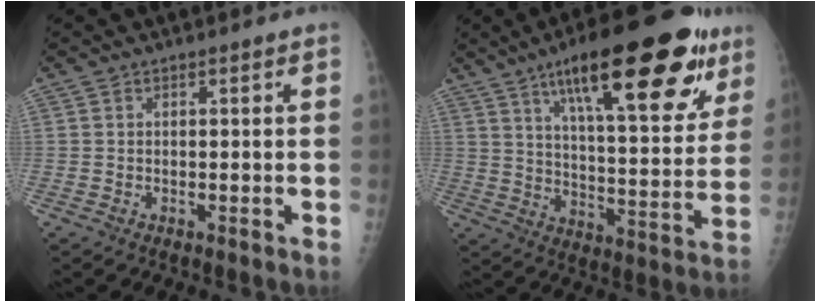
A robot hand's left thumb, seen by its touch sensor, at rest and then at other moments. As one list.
[{"total": 27.9, "force": [15.4, 8.7, 21.6], "torque": [-0.286, -0.032, 0.232]}]